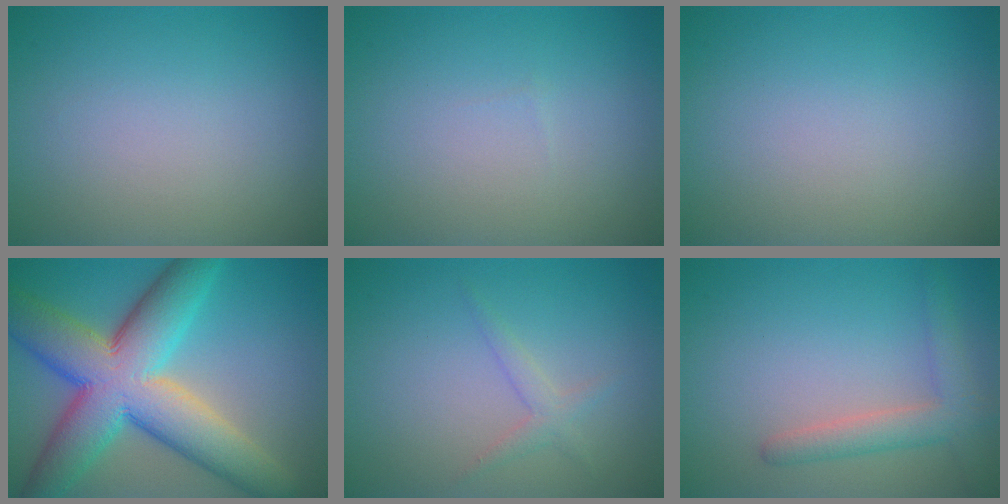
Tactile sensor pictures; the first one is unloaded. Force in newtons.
{"total": 0.0}
{"total": 0.0}
{"total": 12.5, "press": 12.5, "slide": 0.7}
{"total": 1.4, "press": 1.4, "slide": 0.1}
{"total": 3.0, "press": 3.0, "slide": 0.1}